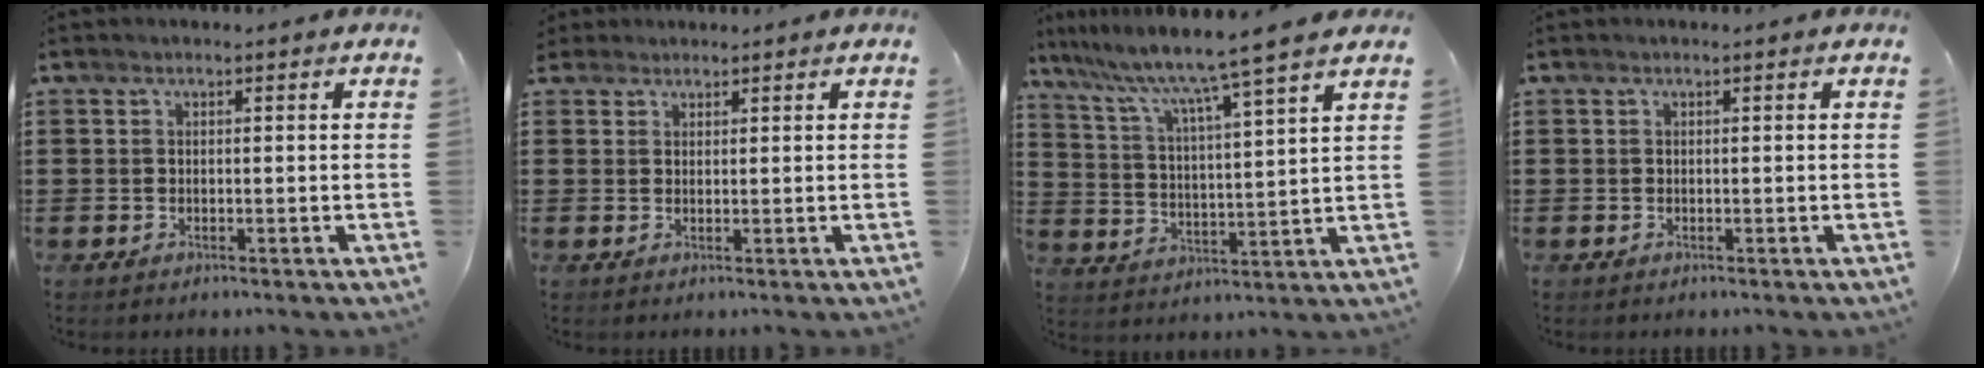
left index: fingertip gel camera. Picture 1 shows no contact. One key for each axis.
{"total": 1.6, "fx": 1.4, "fy": 0.7, "fz": 0.0, "tx": -0.004, "ty": 0.005, "tz": 0.029}
{"total": 7.4, "fx": 6.3, "fy": -1.4, "fz": 3.7, "tx": -0.097, "ty": -0.050, "tz": 0.098}
{"total": 0.0}